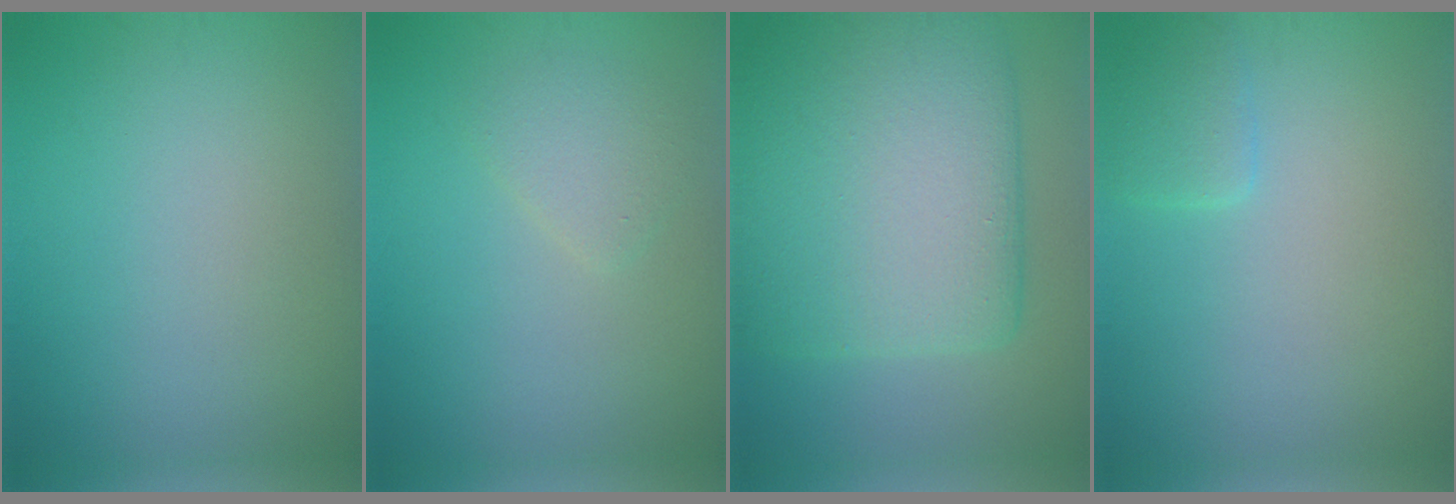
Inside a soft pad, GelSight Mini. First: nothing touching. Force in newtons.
{"total": 1.8, "press": 1.8, "slide": 0.2}
{"total": 13.8, "press": 13.8, "slide": 0.9}
{"total": 1.6, "press": 1.6, "slide": 0.1}